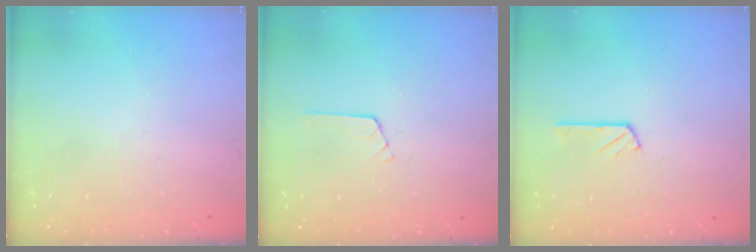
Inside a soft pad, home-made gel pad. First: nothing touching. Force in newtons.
{"total": 4.9, "press": 4.9, "slide": 0.4}
{"total": 2.7, "press": 2.7, "slide": 0.1}